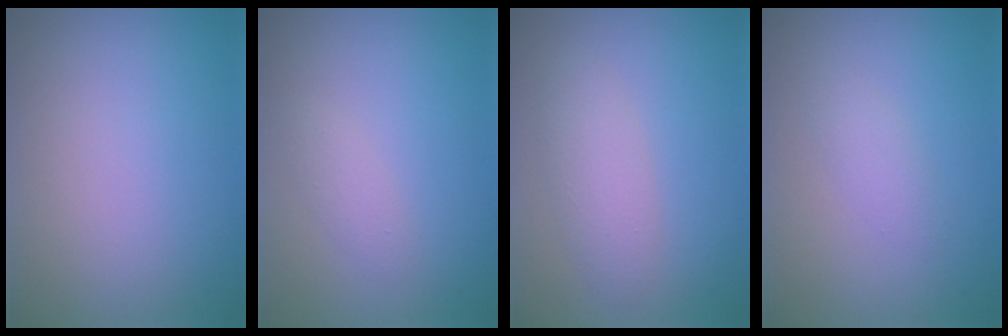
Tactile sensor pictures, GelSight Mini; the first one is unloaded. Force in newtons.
{"total": 1.1, "press": 1.1, "slide": 0.1}
{"total": 2.5, "press": 2.5, "slide": 0.1}
{"total": 1.3, "press": 1.3, "slide": 0.1}